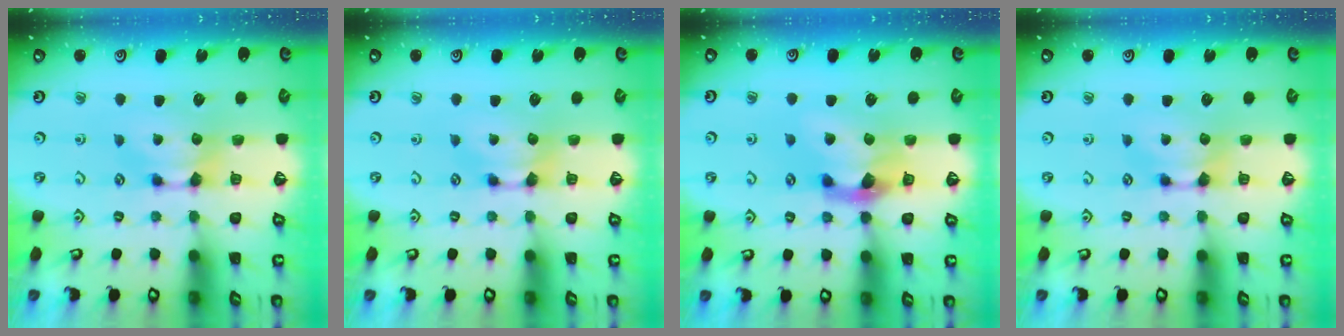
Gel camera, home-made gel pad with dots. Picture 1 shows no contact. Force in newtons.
{"total": 0.0}
{"total": 4.1, "press": 3.8, "slide": 1.6}
{"total": 0.0}